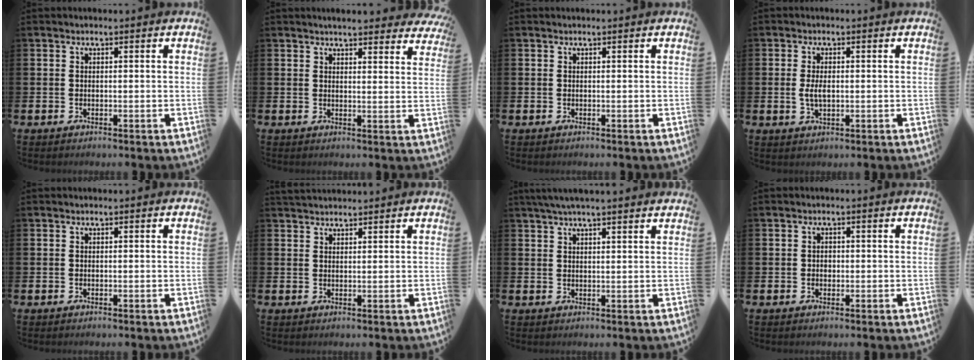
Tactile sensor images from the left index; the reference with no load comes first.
{"total": 3.7, "force": [3.7, 0.4, 0.5], "torque": [-0.007, -0.021, 0.065]}
{"total": 0.0}
{"total": 2.7, "force": [0.0, 1.3, 2.4], "torque": [-0.034, -0.001, -0.004]}
{"total": 0.0}
{"total": 2.0, "force": [1.9, 0.5, 0.1], "torque": [0.005, -0.009, 0.034]}
{"total": 3.7, "force": [3.3, 0.0, 1.5], "torque": [-0.033, -0.004, 0.061]}
{"total": 0.8, "force": [0.0, 0.8, 0.3], "torque": [0.006, 0.001, -0.005]}